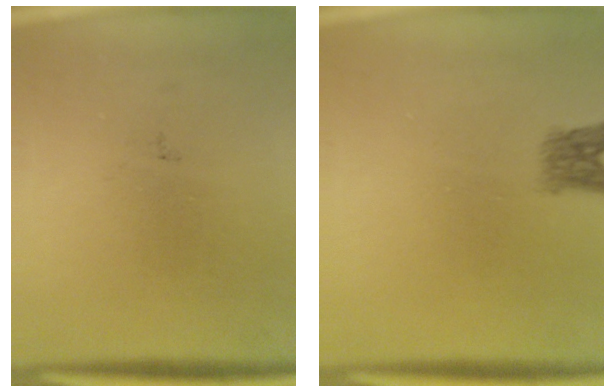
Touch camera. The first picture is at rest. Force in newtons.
{"total": 2.5}